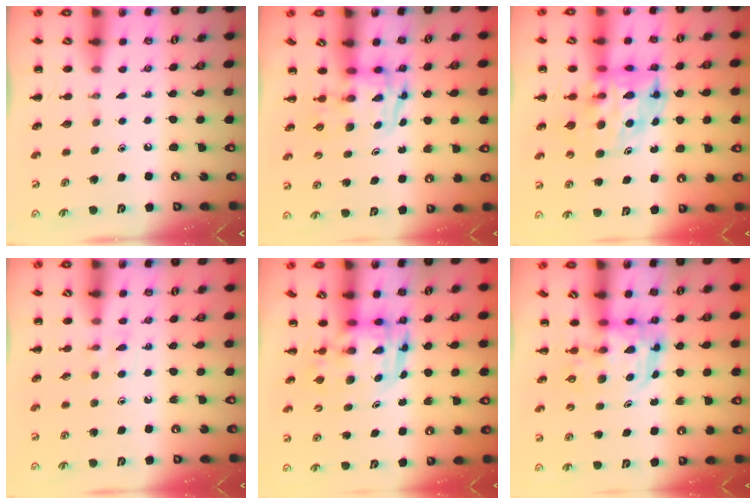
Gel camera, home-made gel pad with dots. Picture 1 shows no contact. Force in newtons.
{"total": 3.2, "press": 3.2, "slide": 0.6}
{"total": 11.2, "press": 10.8, "slide": 3.2}
{"total": 4.7, "press": 4.3, "slide": 1.8}
{"total": 3.6, "press": 3.6, "slide": 0.7}
{"total": 4.8, "press": 4.6, "slide": 1.3}